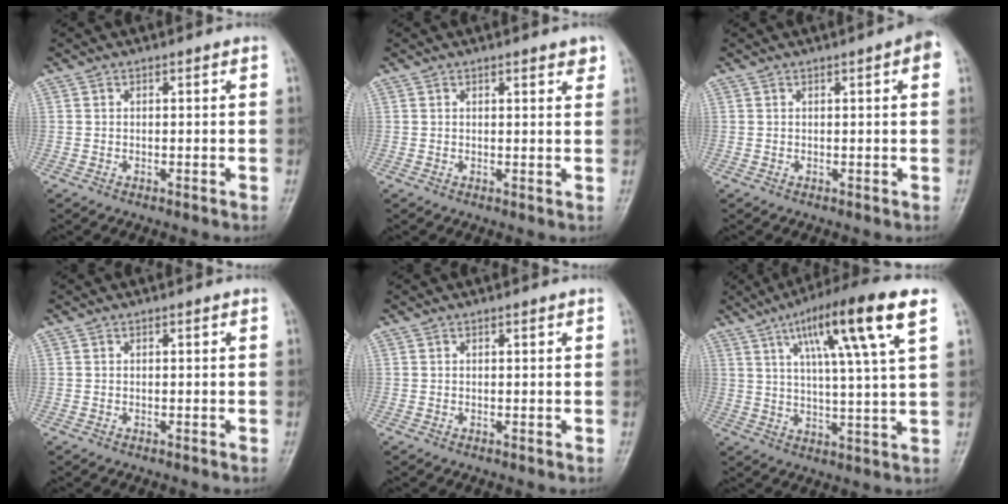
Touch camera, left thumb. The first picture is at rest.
{"total": 2.8, "force": [1.8, 0.7, 1.9], "torque": [-0.016, -0.008, 0.021]}
{"total": 3.3, "force": [1.1, 0.6, 3.0], "torque": [-0.035, 0.005, 0.010]}
{"total": 0.0}
{"total": 0.5, "force": [0.3, 0.1, 0.4], "torque": [-0.006, 0.001, 0.003]}
{"total": 16.5, "force": [7.5, 1.6, 14.6], "torque": [-0.240, -0.010, 0.118]}